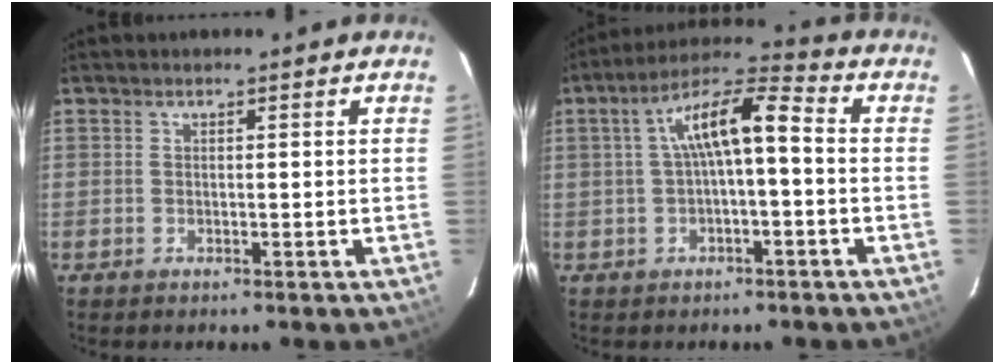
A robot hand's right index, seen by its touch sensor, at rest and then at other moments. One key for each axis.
{"total": 9.7, "fx": -0.1, "fy": 2.6, "fz": 9.3, "tx": -0.173, "ty": 0.029, "tz": 0.000}